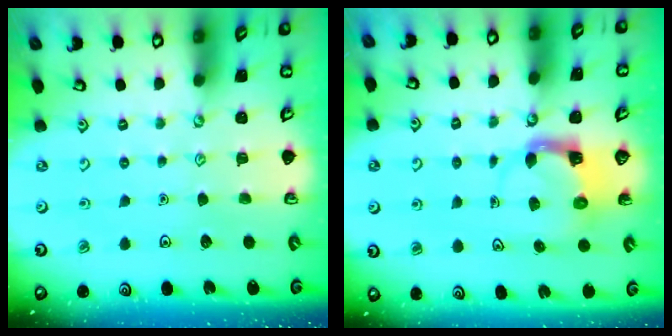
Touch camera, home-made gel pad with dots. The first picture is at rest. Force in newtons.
{"total": 3.9, "press": 3.8, "slide": 0.6}